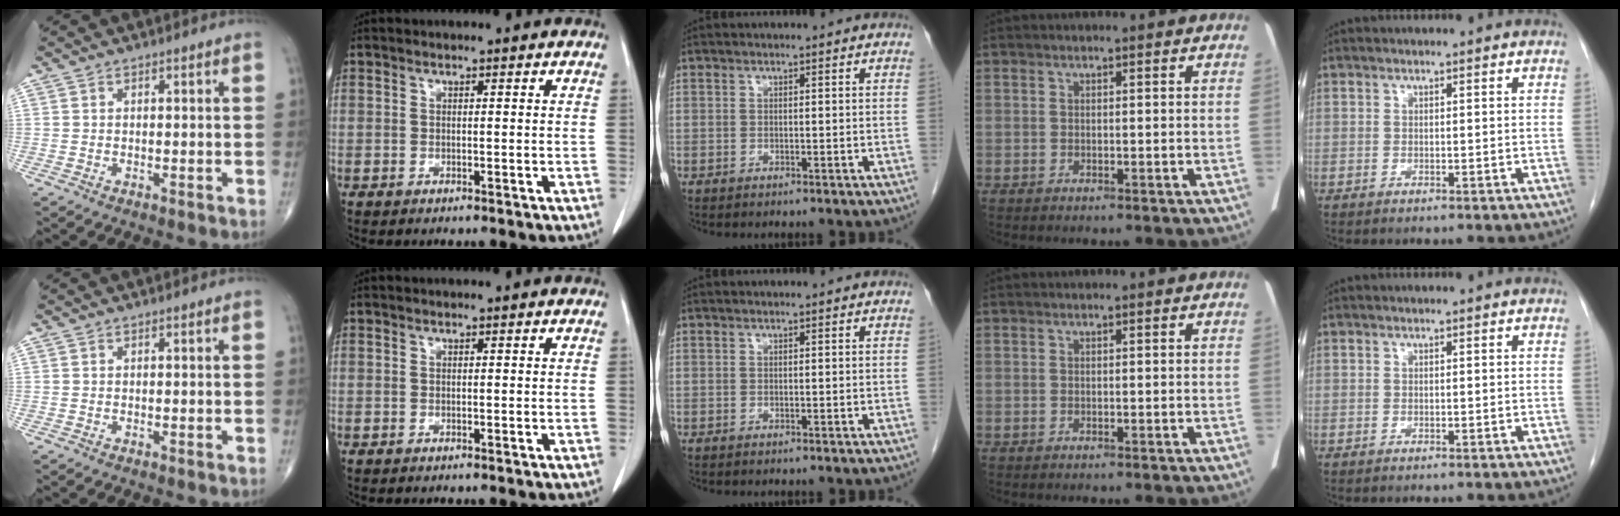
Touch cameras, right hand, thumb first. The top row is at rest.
{}